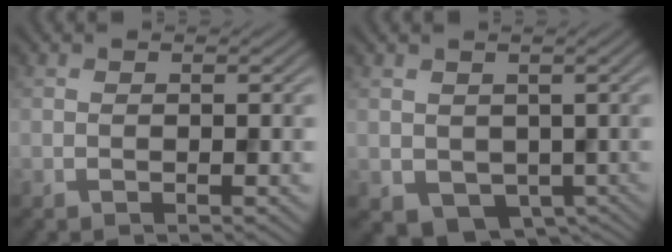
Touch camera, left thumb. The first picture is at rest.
{"total": 3.7, "force": [-0.4, 3.3, 1.7], "torque": [-0.041, -0.028, 0.007]}